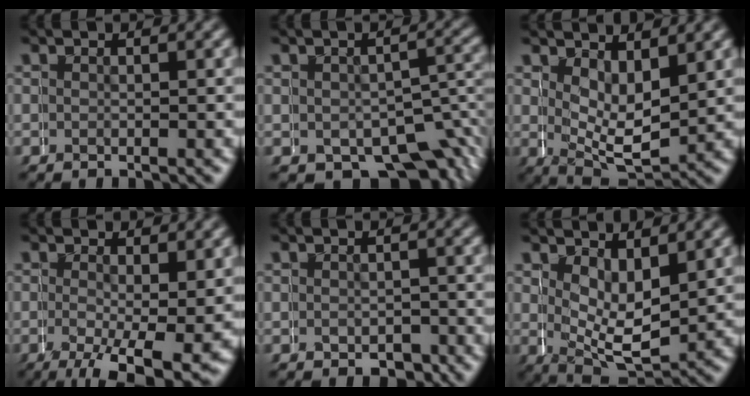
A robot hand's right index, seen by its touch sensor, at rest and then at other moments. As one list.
[{"total": 7.9, "force": [-3.2, 5.5, 4.5], "torque": [-0.045, -0.021, -0.044]}, {"total": 4.8, "force": [2.3, 2.7, 3.2], "torque": [-0.043, -0.017, 0.041]}, {"total": 4.4, "force": [-1.1, 1.1, 4.1], "torque": [-0.059, -0.021, -0.008]}, {"total": 1.7, "force": [-1.0, 1.3, 0.1], "torque": [0.001, 0.000, -0.021]}, {"total": 5.2, "force": [2.2, 3.0, 3.7], "torque": [-0.052, -0.019, 0.041]}]